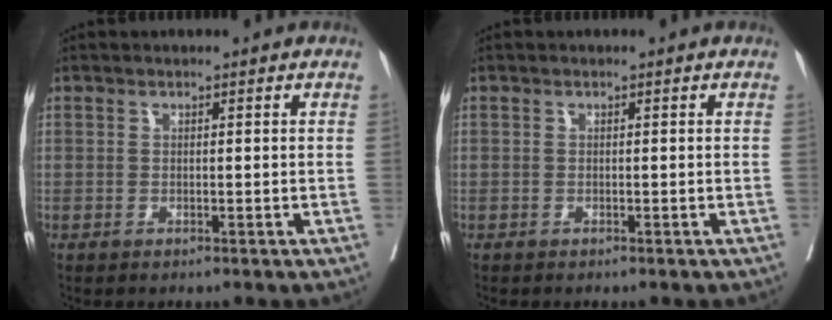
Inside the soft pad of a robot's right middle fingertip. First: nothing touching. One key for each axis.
{"total": 0.0}